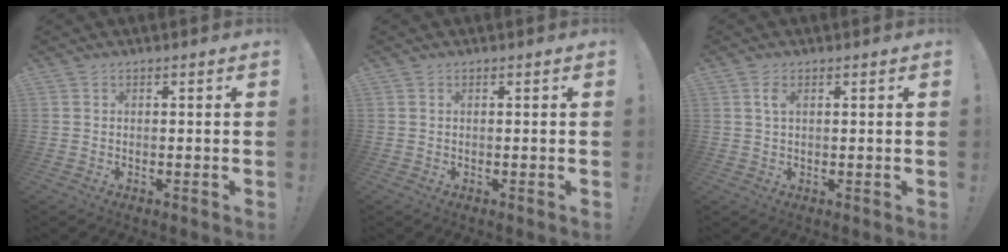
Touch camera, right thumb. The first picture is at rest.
{"total": 0.0}
{"total": 2.6, "force": [0.9, 1.2, 2.1], "torque": [-0.037, 0.001, 0.013]}